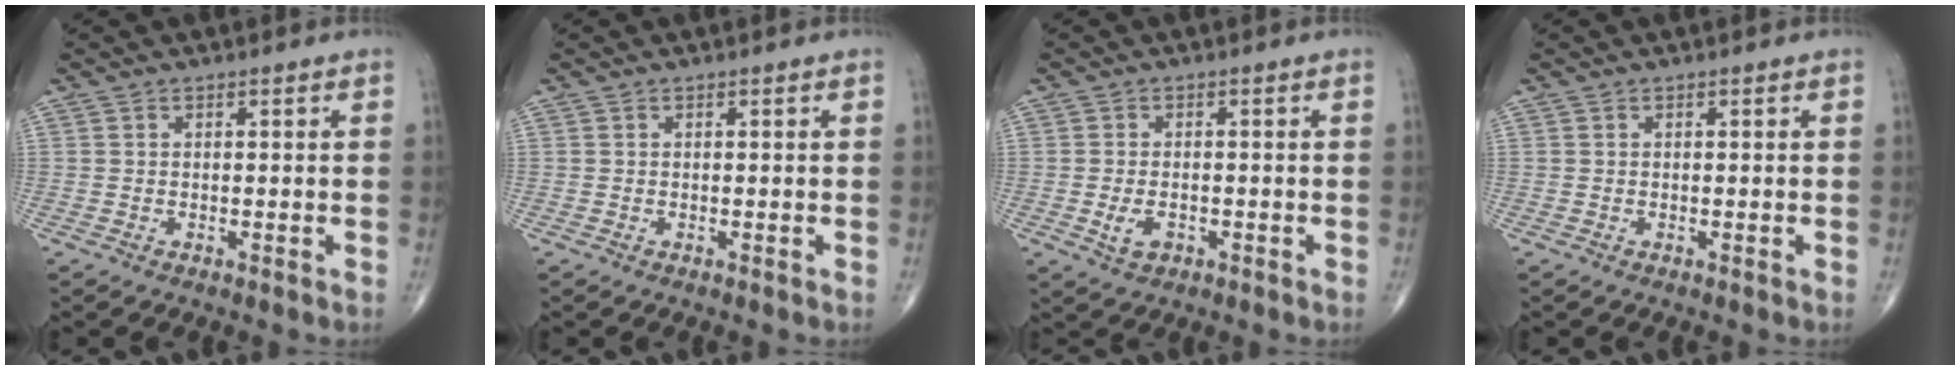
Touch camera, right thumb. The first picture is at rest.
{"total": 0.0}
{"total": 3.2, "force": [-0.9, 2.0, 2.3], "torque": [-0.041, 0.002, -0.012]}
{"total": 0.0}